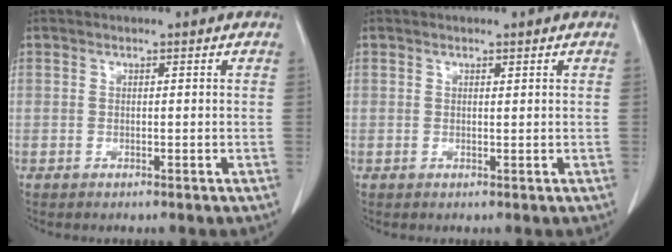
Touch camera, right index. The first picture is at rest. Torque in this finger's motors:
{"motor_torque": [-0.10, 0.13, 0.03, -0.01]}